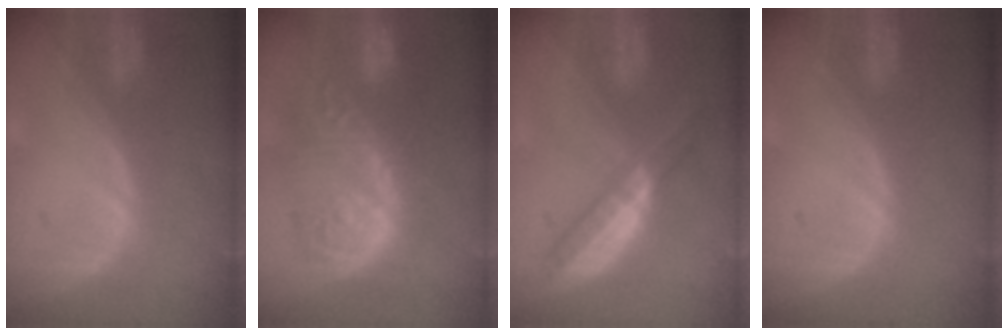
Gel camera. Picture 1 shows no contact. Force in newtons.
{"total": 13.0, "press": 12.9, "slide": 1.5}
{"total": 6.2, "press": 5.4, "slide": 3.1}
{"total": 0.0}